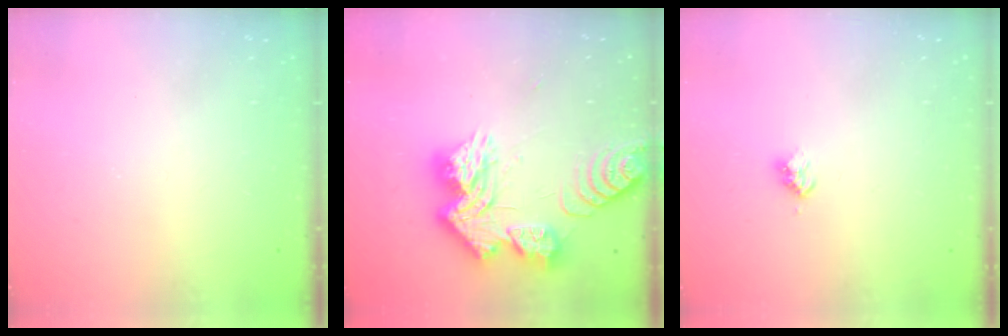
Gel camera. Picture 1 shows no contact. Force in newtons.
{"total": 18.5, "press": 18.4, "slide": 1.9}
{"total": 3.0, "press": 3.0, "slide": 0.4}